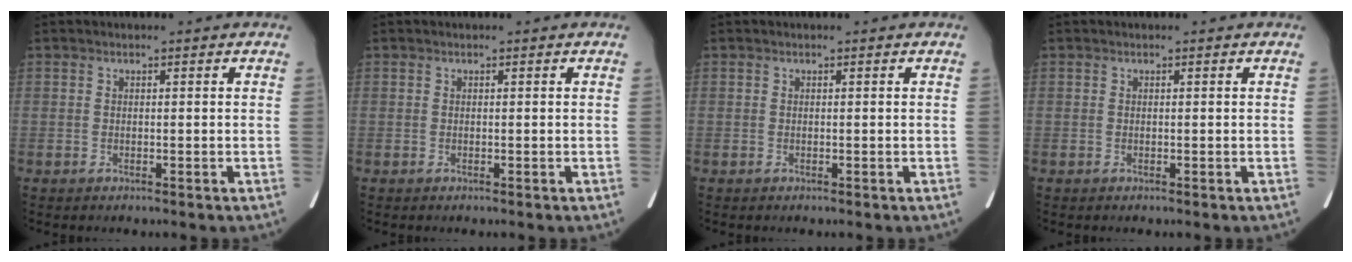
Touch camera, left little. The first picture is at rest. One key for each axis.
{"total": 0.0}
{"total": 0.0}
{"total": 0.0}